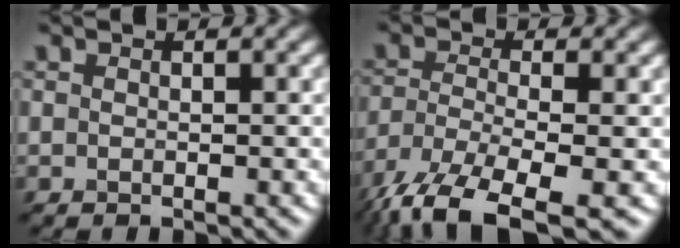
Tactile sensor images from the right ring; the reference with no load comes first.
{"total": 10.4, "force": [-8.1, 2.7, 6.0], "torque": [-0.171, -0.023, -0.112]}